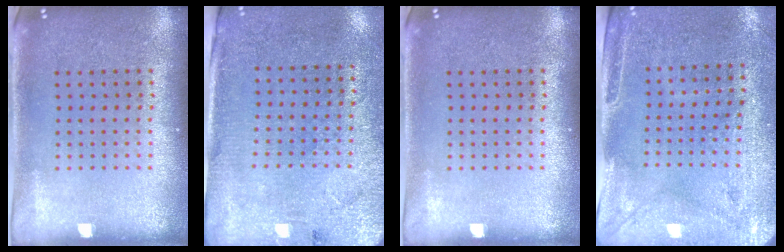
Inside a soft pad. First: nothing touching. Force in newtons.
{"total": 2.7, "press": 2.4, "slide": 1.3}
{"total": 0.0}
{"total": 2.9, "press": 2.5, "slide": 1.6}